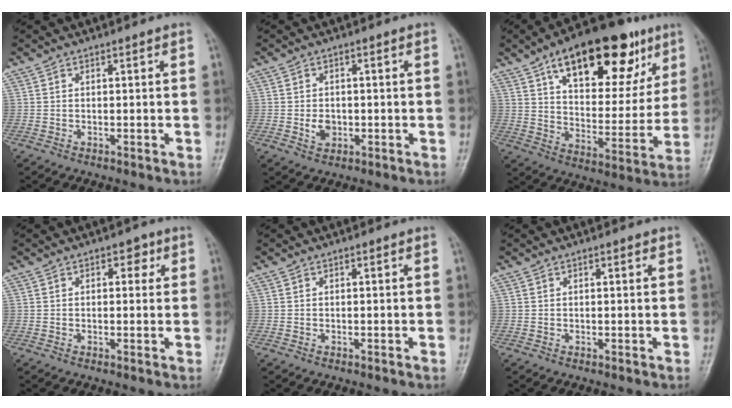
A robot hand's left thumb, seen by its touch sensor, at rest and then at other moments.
{"total": 3.2, "force": [-0.6, 2.5, 1.9], "torque": [-0.024, 0.002, -0.007]}
{"total": 25.8, "force": [13.9, 12.0, 18.1], "torque": [-0.226, -0.020, 0.214]}
{"total": 2.7, "force": [1.0, 1.7, 1.8], "torque": [-0.001, 0.001, 0.007]}
{"total": 0.0}
{"total": 0.8, "force": [0.4, 0.3, 0.6], "torque": [-0.009, 0.000, 0.004]}